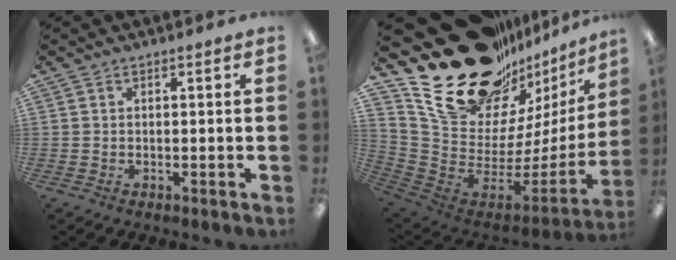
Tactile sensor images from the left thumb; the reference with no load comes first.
{"total": 30.2, "force": [19.9, 16.2, 15.9], "torque": [-0.235, -0.149, 0.396]}